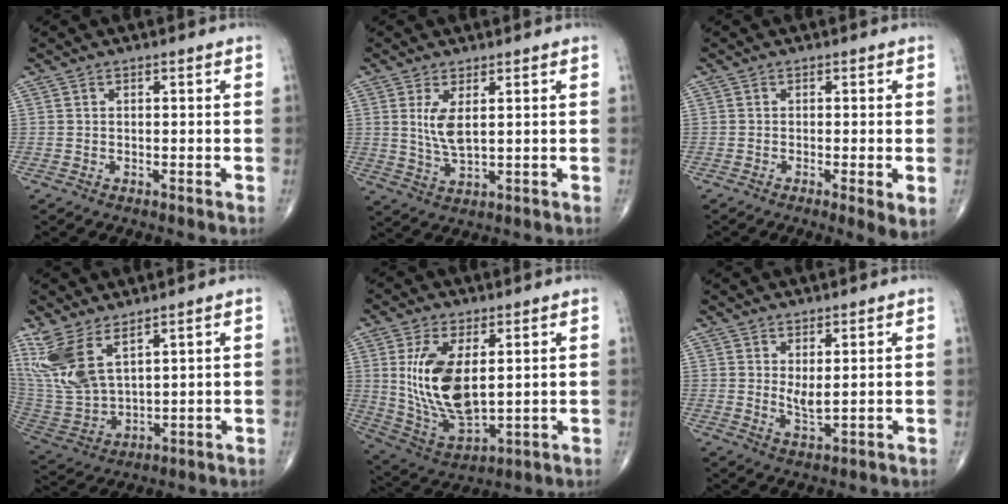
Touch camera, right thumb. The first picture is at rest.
{"total": 5.2, "force": [1.4, 1.9, 4.7], "torque": [-0.096, -0.017, 0.037]}
{"total": 3.7, "force": [-0.9, 0.5, 3.5], "torque": [-0.062, -0.013, -0.017]}
{"total": 12.6, "force": [7.4, 5.4, 8.7], "torque": [-0.192, -0.032, 0.171]}
{"total": 15.3, "force": [2.8, 7.4, 13.0], "torque": [-0.250, -0.022, 0.072]}
{"total": 3.2, "force": [1.0, 1.0, 2.9], "torque": [-0.052, -0.017, 0.024]}